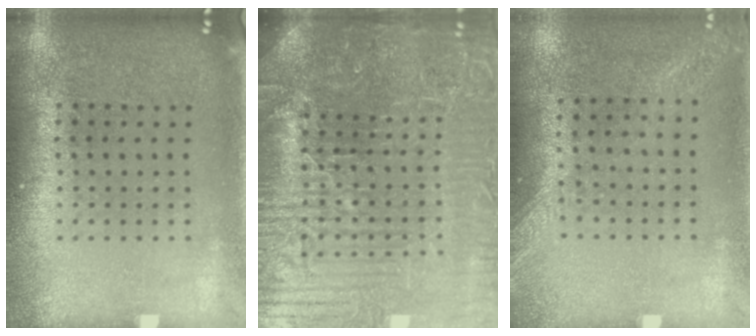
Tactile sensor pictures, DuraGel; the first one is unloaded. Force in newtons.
{"total": 6.5, "press": 5.9, "slide": 2.8}
{"total": 1.2, "press": 1.2, "slide": 0.4}